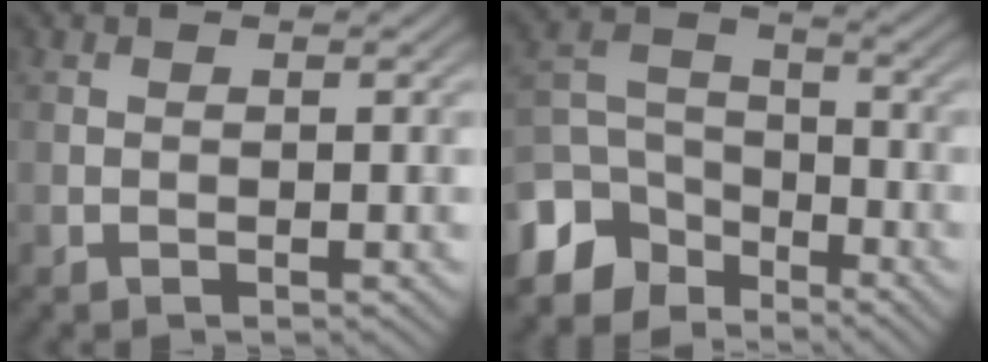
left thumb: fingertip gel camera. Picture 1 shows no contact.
{"total": 8.8, "force": [-6.2, 5.2, 3.4], "torque": [-0.082, -0.008, -0.143]}